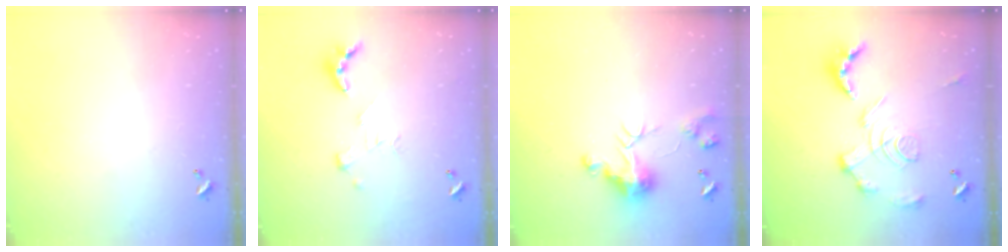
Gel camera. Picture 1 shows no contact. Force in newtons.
{"total": 4.7, "press": 4.7, "slide": 0.4}
{"total": 11.0, "press": 11.0, "slide": 0.7}
{"total": 3.4, "press": 2.7, "slide": 2.0}